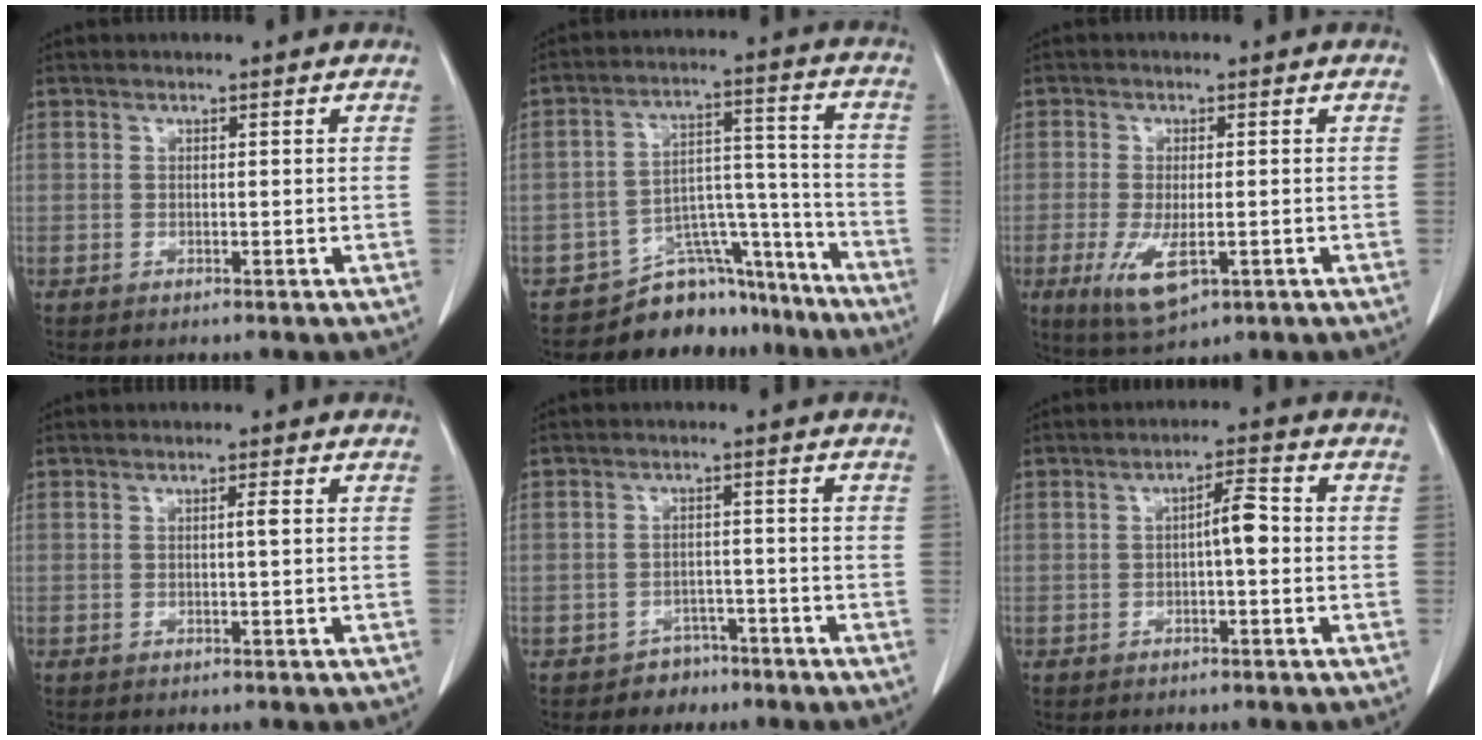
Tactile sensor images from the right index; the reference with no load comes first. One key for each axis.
{"total": 10.8, "fx": -9.9, "fy": 4.2, "fz": 1.2, "tx": 0.003, "ty": 0.076, "tz": -0.156}
{"total": 6.8, "fx": -2.4, "fy": 2.3, "fz": 6.0, "tx": -0.117, "ty": -0.018, "tz": -0.031}
{"total": 0.9, "fx": 0.1, "fy": -0.2, "fz": 0.9, "tx": -0.015, "ty": 0.001, "tz": 0.000}
{"total": 3.5, "fx": -2.3, "fy": 2.5, "fz": -0.1, "tx": 0.003, "ty": 0.013, "tz": -0.034}
{"total": 3.8, "fx": -0.3, "fy": 0.7, "fz": 3.7, "tx": -0.057, "ty": 0.009, "tz": -0.006}